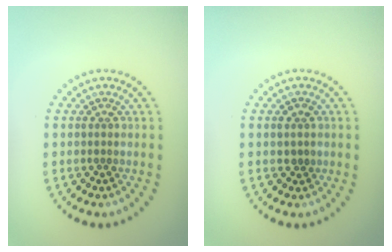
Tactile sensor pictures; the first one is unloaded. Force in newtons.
{"total": 1.2, "press": 1.2, "slide": 0.1}